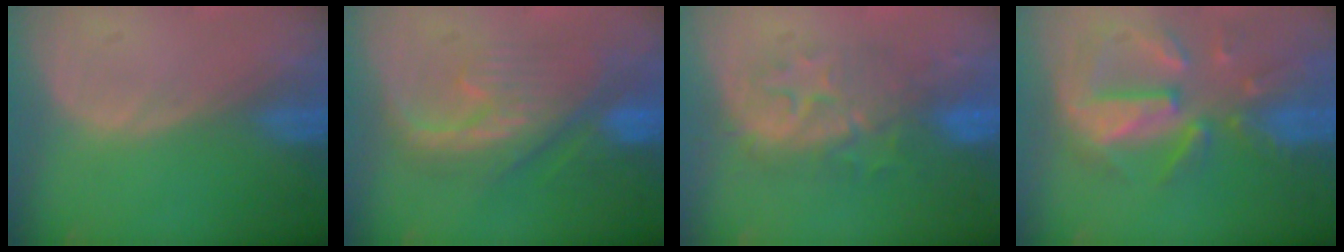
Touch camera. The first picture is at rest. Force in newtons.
{"total": 8.5, "press": 8.3, "slide": 1.5}
{"total": 8.6, "press": 8.3, "slide": 2.1}
{"total": 10.3, "press": 9.2, "slide": 4.5}